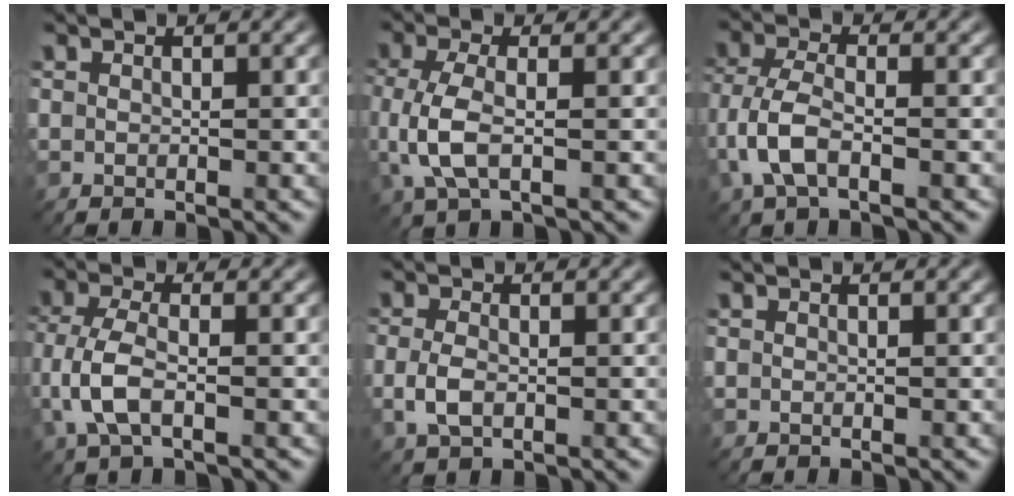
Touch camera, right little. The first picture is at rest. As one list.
[{"total": 4.5, "force": [-0.6, 1.9, 4.1], "torque": [-0.106, -0.004, -0.012]}, {"total": 4.6, "force": [-1.7, 2.0, 3.7], "torque": [-0.092, 0.004, -0.040]}, {"total": 4.5, "force": [-1.3, 1.9, 3.8], "torque": [-0.096, 0.002, -0.029]}, {"total": 2.3, "force": [-0.5, 1.2, 1.9], "torque": [-0.046, -0.003, -0.011]}, {"total": 0.0}]